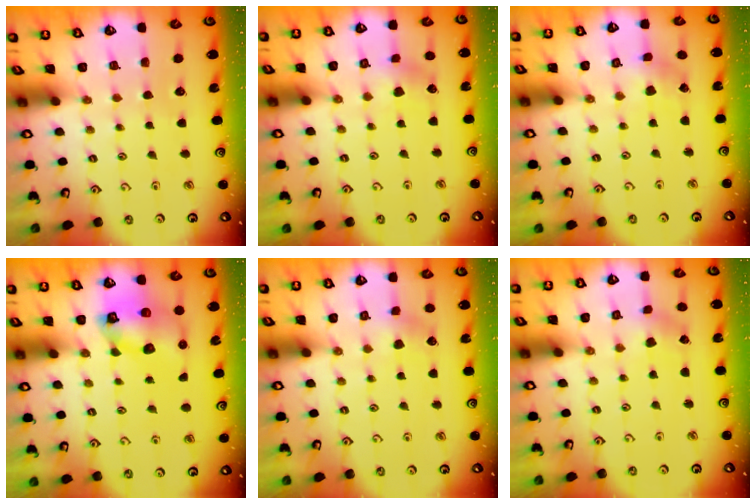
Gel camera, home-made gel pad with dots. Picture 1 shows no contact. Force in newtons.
{"total": 3.2, "press": 3.2, "slide": 0.3}
{"total": 2.5, "press": 2.5, "slide": 0.3}
{"total": 10.0, "press": 9.8, "slide": 1.6}
{"total": 3.3, "press": 3.3, "slide": 0.4}
{"total": 1.4, "press": 1.4, "slide": 0.1}